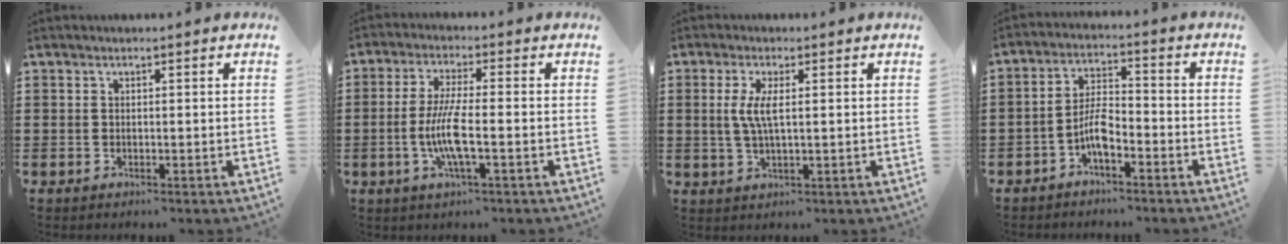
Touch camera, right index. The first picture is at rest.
{"total": 7.1, "force": [-1.7, 1.0, 6.8], "torque": [-0.154, -0.017, -0.040]}
{"total": 3.9, "force": [0.6, 0.8, 3.8], "torque": [-0.081, -0.002, 0.007]}
{"total": 5.2, "force": [-2.8, 1.6, 4.1], "torque": [-0.094, 0.003, -0.059]}